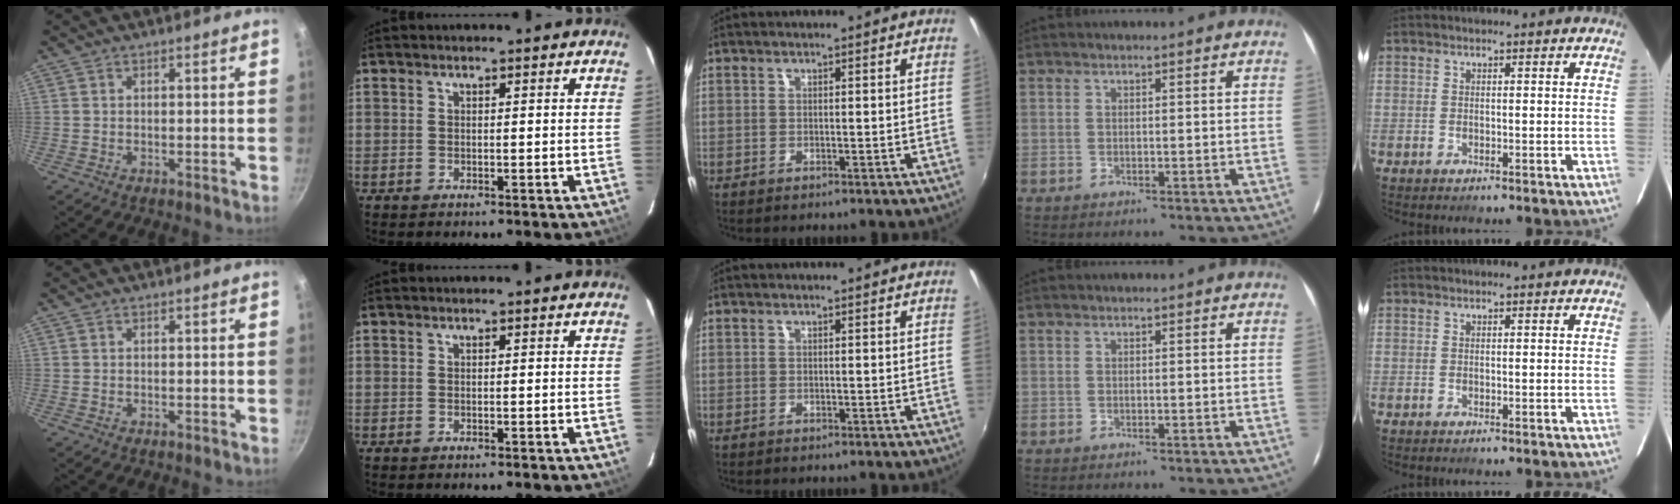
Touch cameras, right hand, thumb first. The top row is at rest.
{}